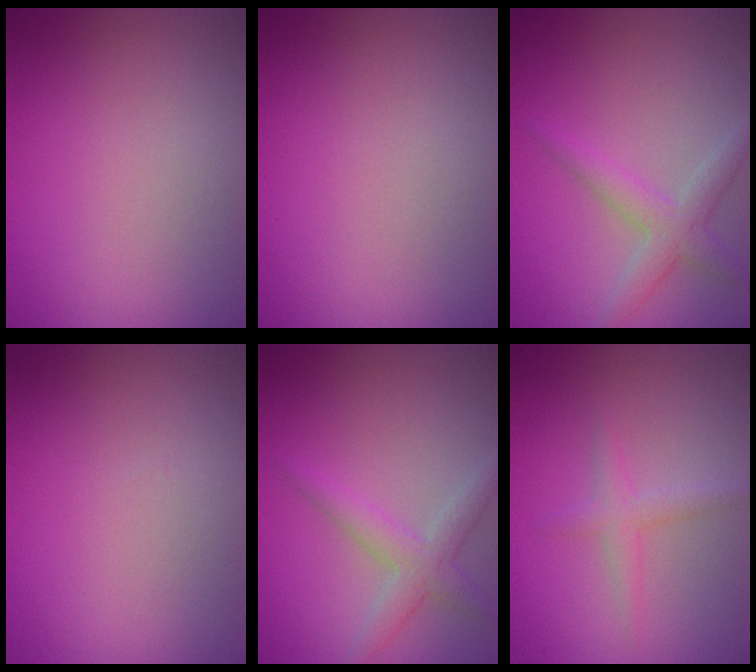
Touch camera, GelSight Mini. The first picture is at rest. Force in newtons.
{"total": 0.0}
{"total": 2.7, "press": 2.7, "slide": 0.0}
{"total": 0.0}
{"total": 2.7, "press": 2.7, "slide": 0.0}
{"total": 1.6, "press": 1.6, "slide": 0.1}